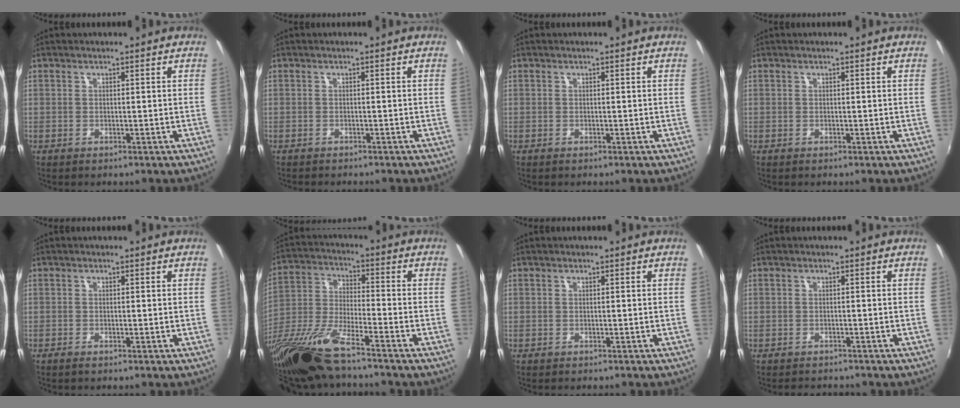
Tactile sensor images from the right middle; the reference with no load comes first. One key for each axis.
{"total": 1.5, "fx": -1.5, "fy": 0.3, "fz": 0.3, "tx": -0.012, "ty": -0.010, "tz": -0.023}
{"total": 0.0}
{"total": 0.0}
{"total": 1.0, "fx": -0.8, "fy": 0.2, "fz": 0.5, "tx": -0.011, "ty": -0.004, "tz": -0.017}
{"total": 16.7, "fx": -12.9, "fy": 2.0, "fz": 10.5, "tx": -0.218, "ty": -0.047, "tz": -0.249}
{"total": 0.7, "fx": -0.6, "fy": 0.2, "fz": 0.2, "tx": -0.005, "ty": -0.003, "tz": -0.010}
{"total": 3.0, "fx": -2.8, "fy": 1.0, "fz": 0.5, "tx": -0.018, "ty": -0.008, "tz": -0.045}